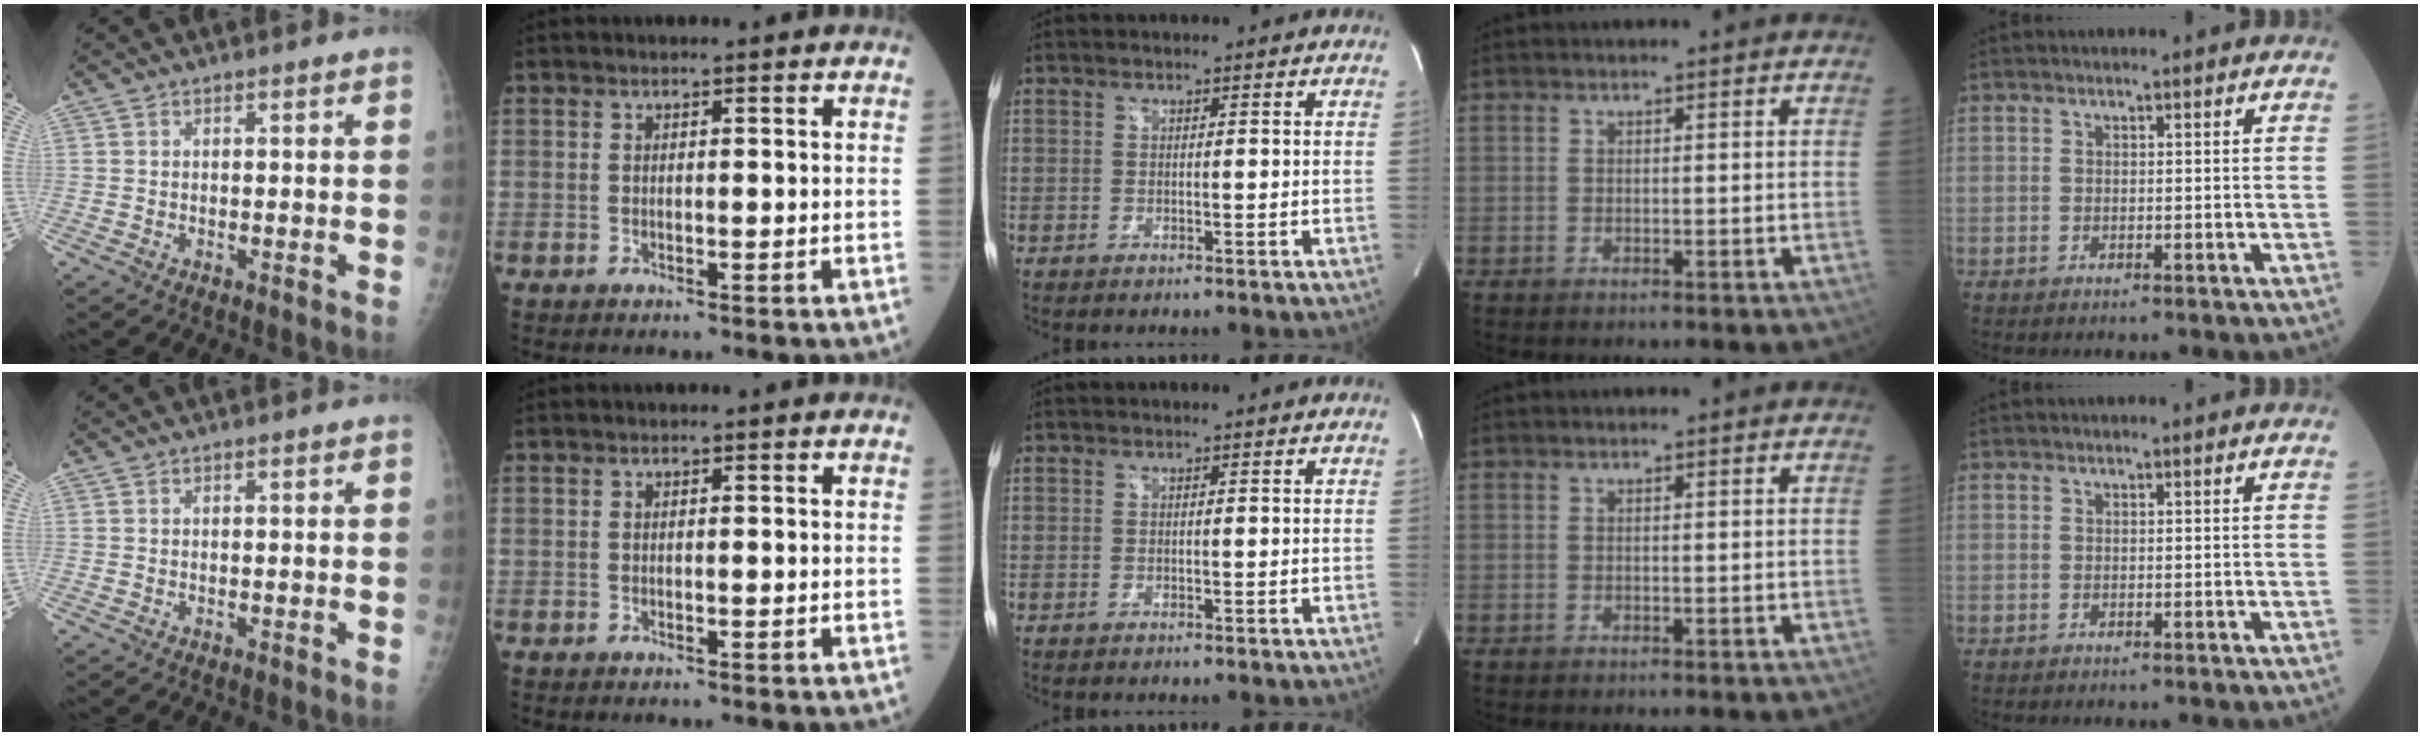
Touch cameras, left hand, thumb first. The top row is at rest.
{}